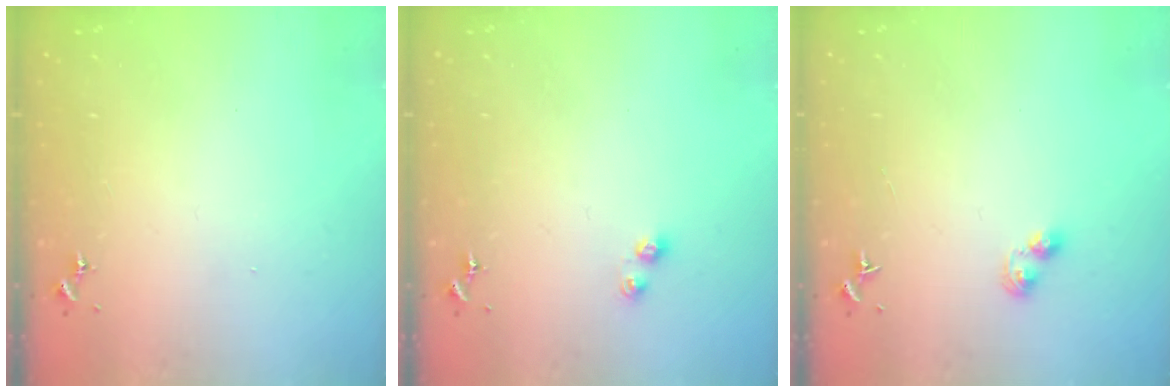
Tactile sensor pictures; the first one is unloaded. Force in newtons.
{"total": 4.7, "press": 4.7, "slide": 0.3}
{"total": 3.1, "press": 3.1, "slide": 0.4}